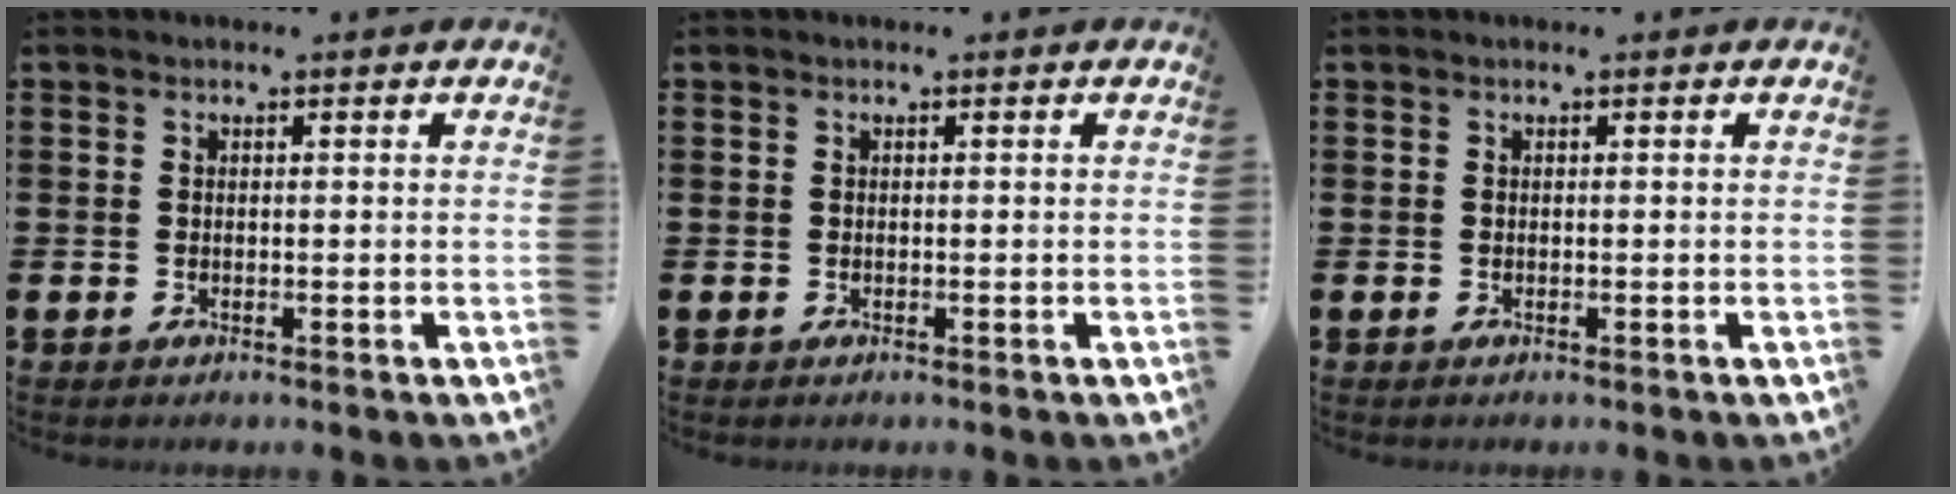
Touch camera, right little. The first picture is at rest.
{"total": 0.0}
{"total": 0.0}